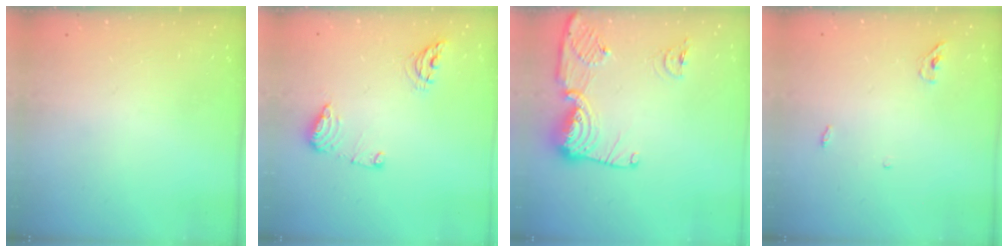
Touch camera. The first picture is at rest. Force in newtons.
{"total": 9.0, "press": 8.9, "slide": 0.9}
{"total": 14.2, "press": 14.1, "slide": 1.6}
{"total": 3.7, "press": 3.5, "slide": 1.1}